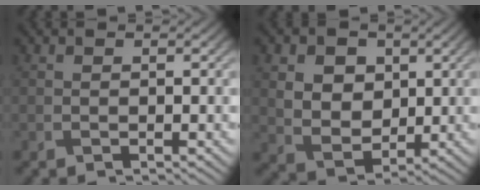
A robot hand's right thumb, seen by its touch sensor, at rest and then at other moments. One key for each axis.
{"total": 7.3, "fx": 2.3, "fy": 5.6, "fz": 4.0, "tx": -0.112, "ty": 0.001, "tz": 0.041}